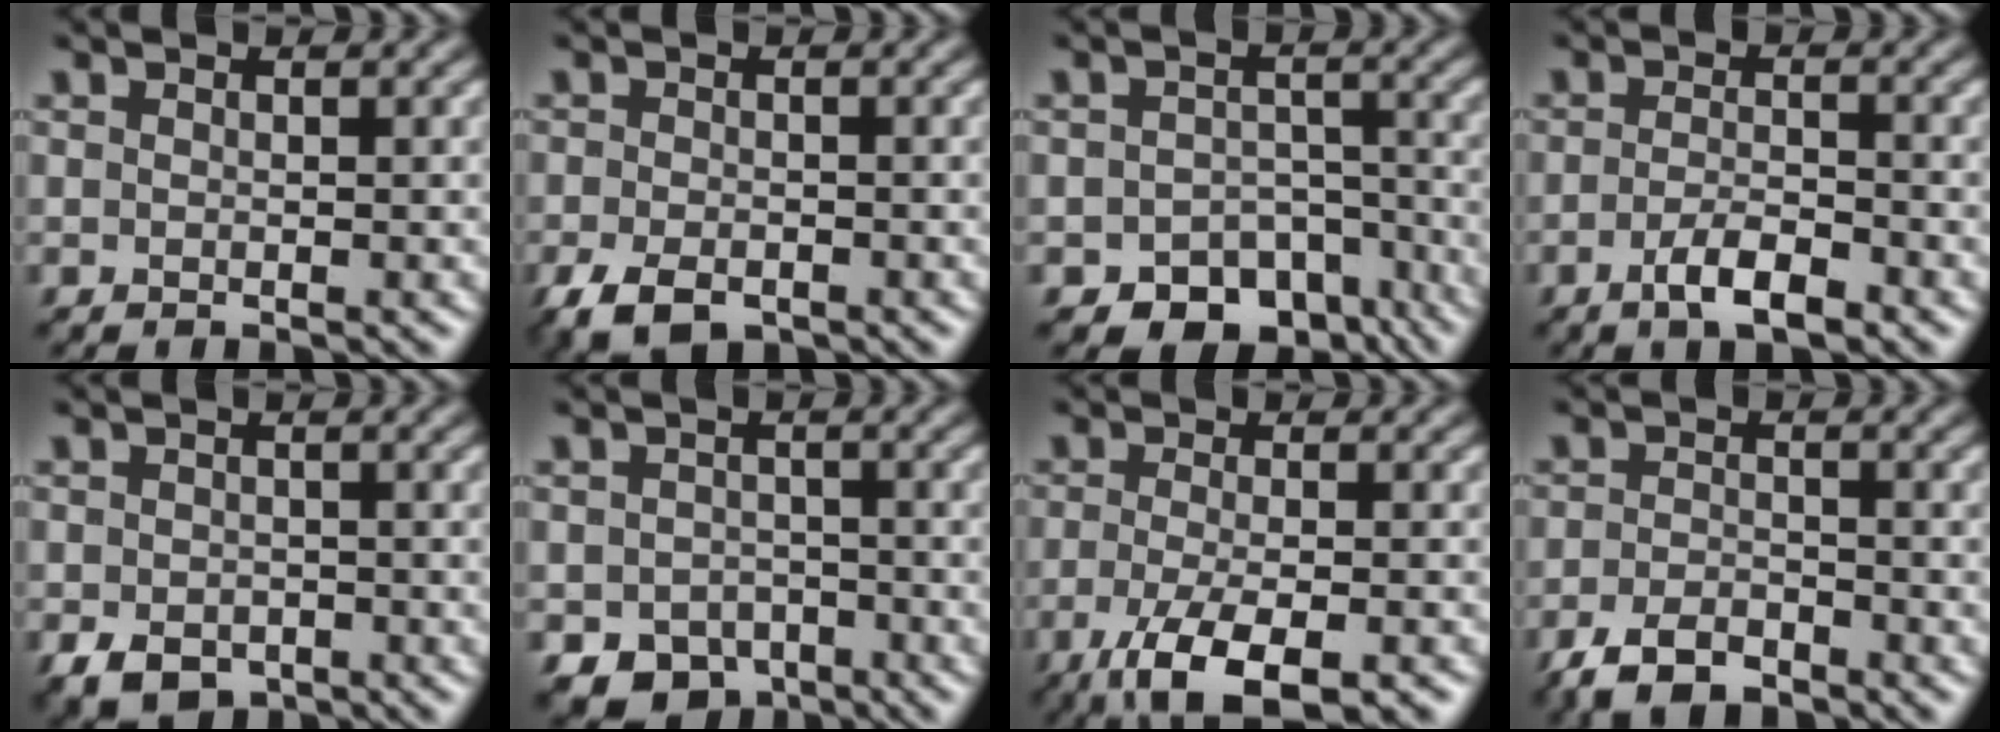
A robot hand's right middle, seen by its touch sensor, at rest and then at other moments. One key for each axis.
{"total": 4.0, "fx": -2.5, "fy": 2.2, "fz": 2.3, "tx": -0.048, "ty": -0.006, "tz": -0.046}
{"total": 6.7, "fx": -4.6, "fy": 4.1, "fz": 2.7, "tx": -0.026, "ty": -0.011, "tz": -0.063}
{"total": 3.2, "fx": -2.0, "fy": 0.9, "fz": 2.3, "tx": -0.048, "ty": 0.001, "tz": -0.037}
{"total": 3.1, "fx": -1.6, "fy": 2.2, "fz": 1.4, "tx": -0.027, "ty": -0.010, "tz": -0.030}
{"total": 4.2, "fx": -2.5, "fy": 3.0, "fz": 1.5, "tx": -0.025, "ty": -0.010, "tz": -0.042}
{"total": 6.9, "fx": -4.0, "fy": 2.3, "fz": 5.1, "tx": -0.098, "ty": -0.013, "tz": -0.066}
{"total": 4.2, "fx": -3.2, "fy": 1.8, "fz": 2.0, "tx": -0.037, "ty": -0.001, "tz": -0.065}